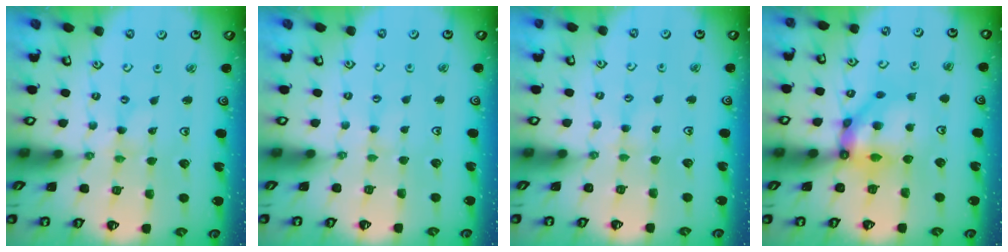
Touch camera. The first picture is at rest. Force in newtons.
{"total": 1.9, "press": 1.9, "slide": 0.3}
{"total": 1.5, "press": 1.5, "slide": 0.3}
{"total": 11.1, "press": 10.9, "slide": 1.8}